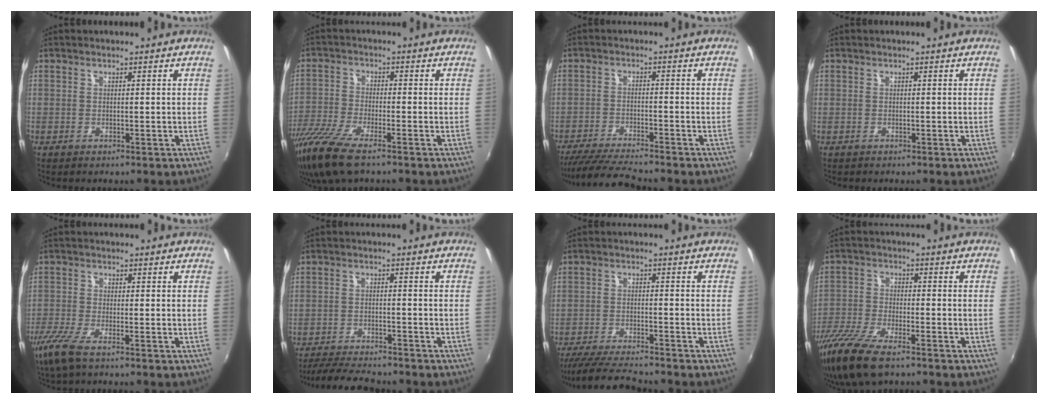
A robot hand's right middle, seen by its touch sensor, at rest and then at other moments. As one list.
[{"total": 11.5, "force": [-8.2, 2.3, 7.7], "torque": [-0.179, -0.041, -0.161]}, {"total": 10.1, "force": [-9.2, 0.4, 4.1], "torque": [-0.103, -0.015, -0.161]}, {"total": 0.6, "force": [-0.3, 0.5, -0.1], "torque": [0.001, 0.002, -0.003]}, {"total": 7.0, "force": [-4.9, 1.3, 4.8], "torque": [-0.120, -0.023, -0.095]}, {"total": 9.7, "force": [-8.9, 1.6, 3.6], "torque": [-0.095, -0.012, -0.142]}, {"total": 10.8, "force": [-9.9, 1.0, 4.4], "torque": [-0.111, -0.016, -0.170]}, {"total": 12.4, "force": [-9.0, 3.4, 7.8], "torque": [-0.181, -0.038, -0.178]}]